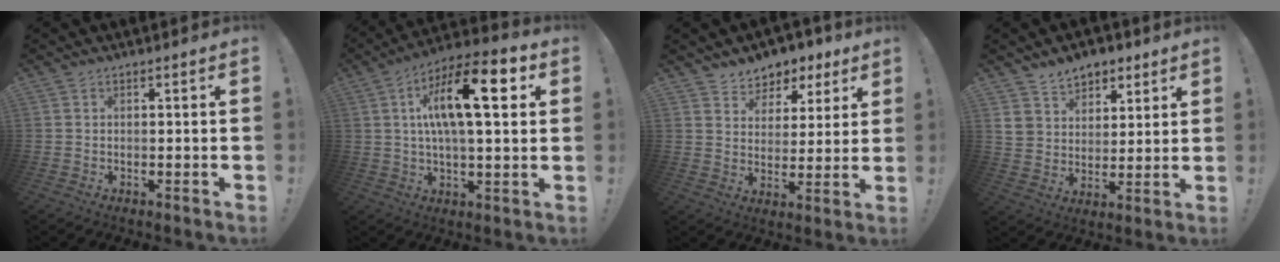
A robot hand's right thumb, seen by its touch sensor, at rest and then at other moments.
{"total": 18.3, "force": [5.5, 6.1, 16.3], "torque": [-0.269, -0.006, 0.076]}
{"total": 6.3, "force": [4.3, 4.6, 0.6], "torque": [0.005, -0.043, 0.082]}
{"total": 9.1, "force": [6.2, 6.6, 1.2], "torque": [-0.015, -0.047, 0.123]}